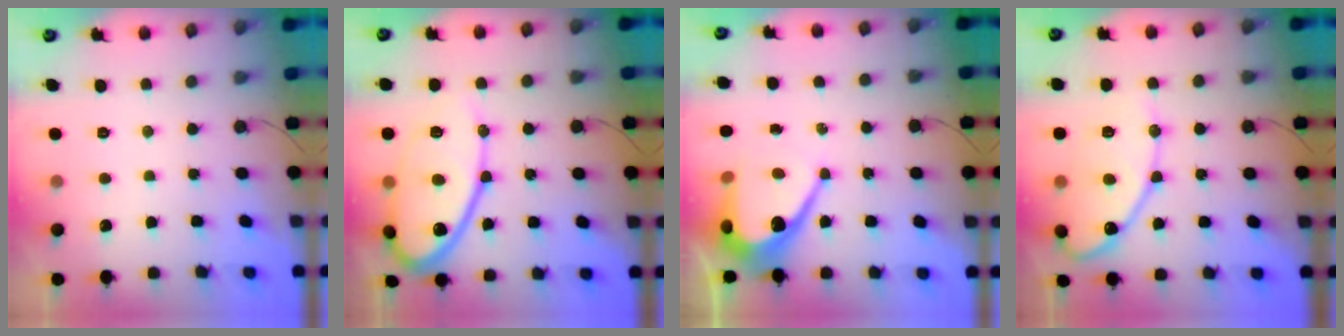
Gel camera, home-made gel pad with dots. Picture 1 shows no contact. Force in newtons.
{"total": 16.8, "press": 16.7, "slide": 1.2}
{"total": 10.2, "press": 10.1, "slide": 0.9}
{"total": 14.0, "press": 14.0, "slide": 1.3}